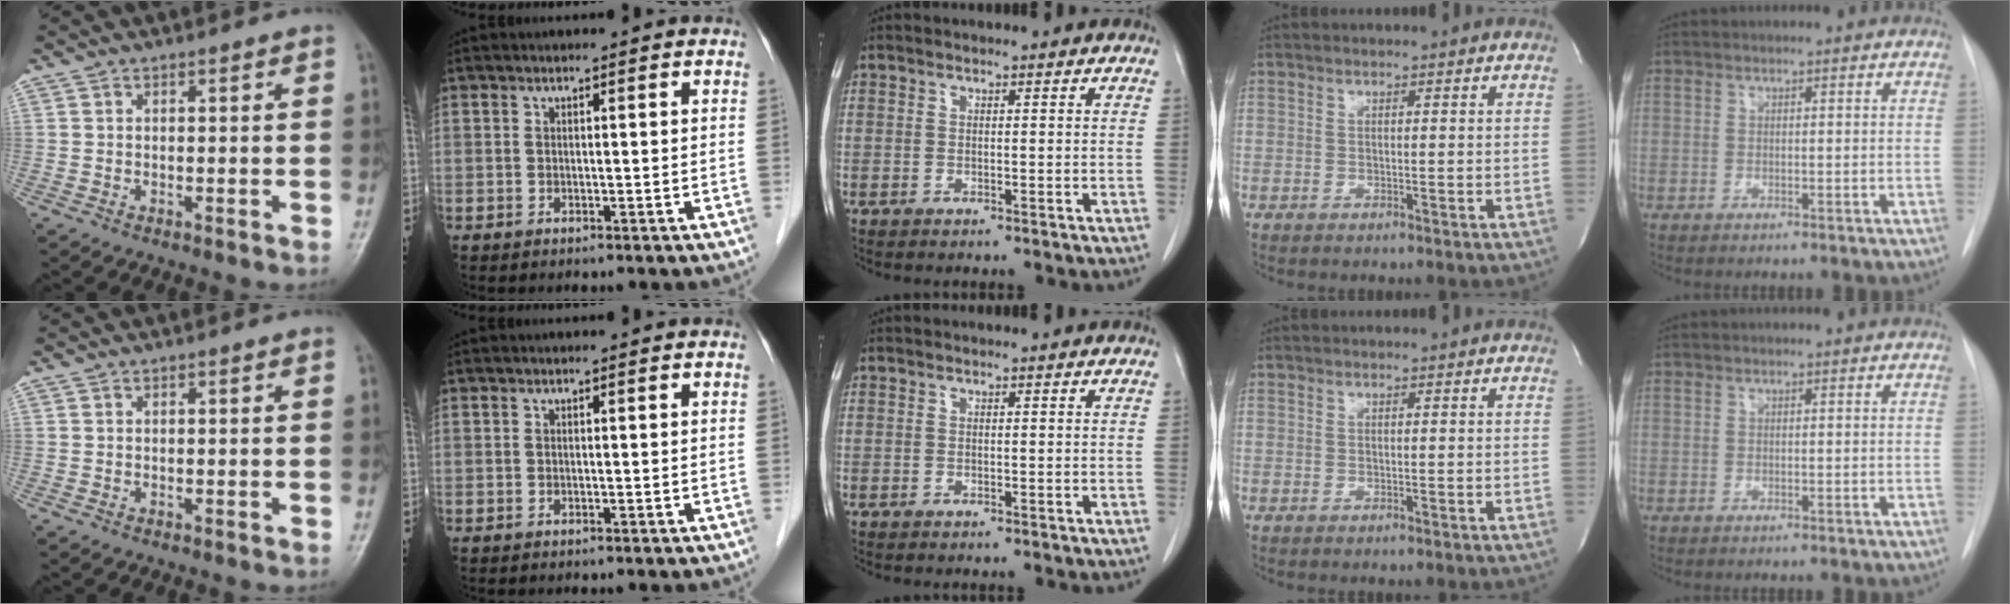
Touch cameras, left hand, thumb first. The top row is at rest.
{}